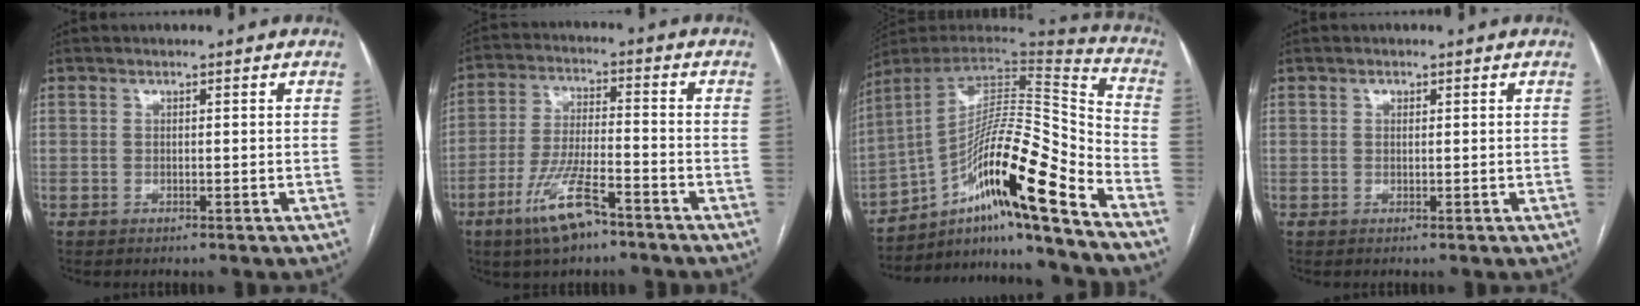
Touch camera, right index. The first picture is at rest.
{"total": 10.1, "force": [-6.2, 2.3, 7.6], "torque": [-0.155, -0.011, -0.113]}
{"total": 22.0, "force": [-12.9, 0.8, 17.7], "torque": [-0.274, 0.010, -0.220]}
{"total": 0.7, "force": [0.3, 0.6, 0.3], "torque": [-0.002, 0.001, 0.004]}